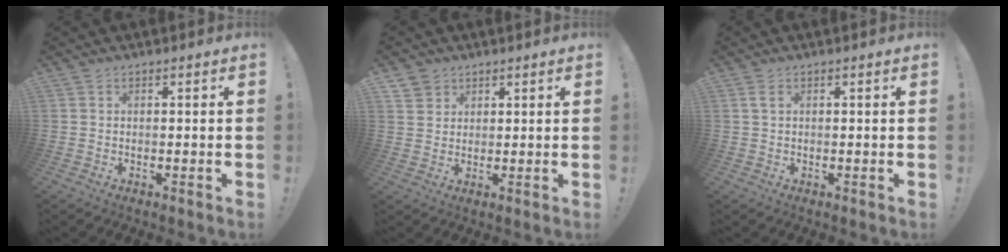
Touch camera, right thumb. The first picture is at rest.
{"total": 3.9, "force": [2.5, 3.0, 0.5], "torque": [-0.013, -0.010, 0.048]}
{"total": 2.0, "force": [0.9, 1.1, 1.5], "torque": [-0.023, 0.002, 0.015]}